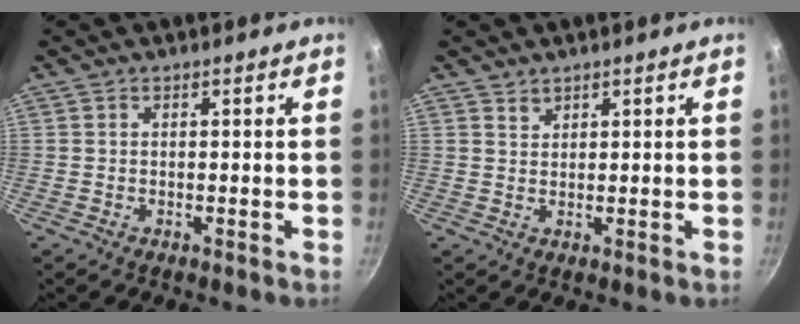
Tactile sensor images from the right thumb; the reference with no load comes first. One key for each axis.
{"total": 1.5, "fx": 1.2, "fy": 0.8, "fz": 0.2, "tx": 0.006, "ty": -0.002, "tz": 0.022}